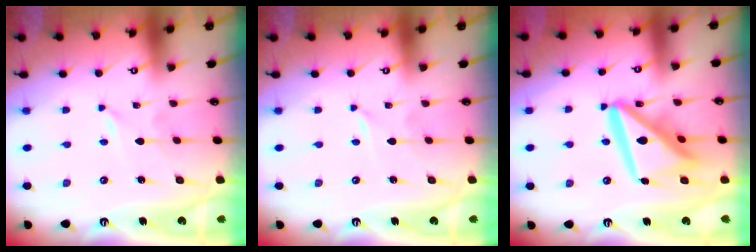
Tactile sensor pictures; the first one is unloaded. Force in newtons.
{"total": 0.0}
{"total": 17.3, "press": 17.2, "slide": 1.7}